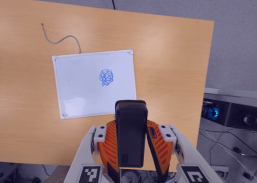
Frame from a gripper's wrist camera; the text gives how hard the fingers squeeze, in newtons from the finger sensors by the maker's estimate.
{"total": 5.7, "left": 4.4, "right": 7.1}